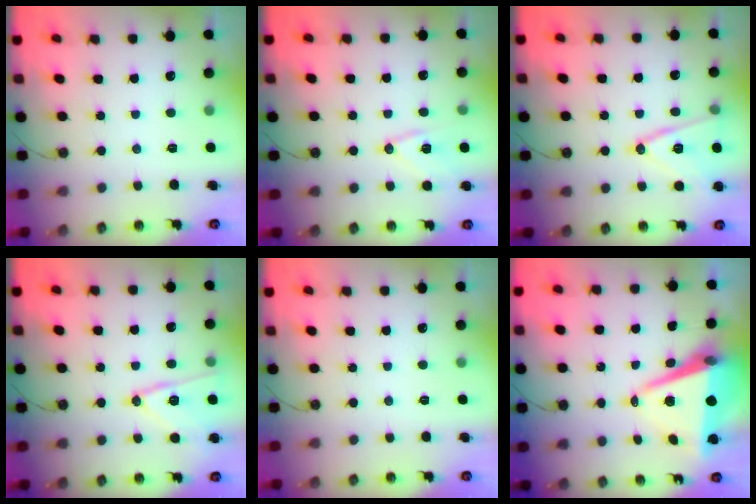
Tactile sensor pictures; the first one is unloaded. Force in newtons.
{"total": 10.8, "press": 10.8, "slide": 0.7}
{"total": 14.7, "press": 14.3, "slide": 3.4}
{"total": 13.2, "press": 13.1, "slide": 1.4}
{"total": 0.0}
{"total": 10.0, "press": 9.1, "slide": 4.3}